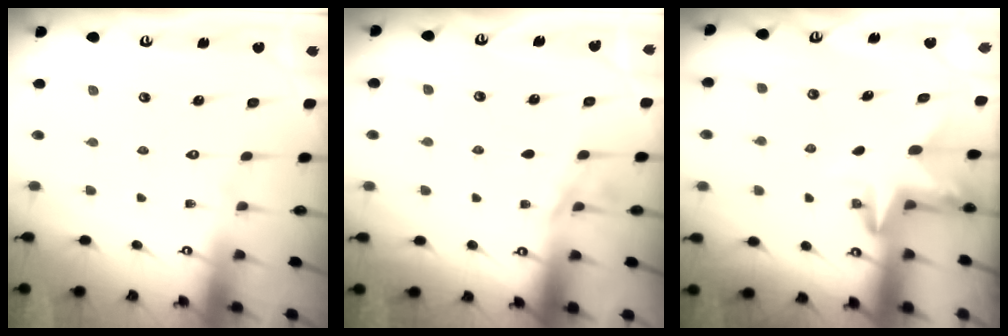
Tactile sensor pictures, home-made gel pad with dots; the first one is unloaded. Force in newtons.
{"total": 3.5, "press": 2.7, "slide": 2.2}
{"total": 3.3, "press": 3.3, "slide": 0.2}